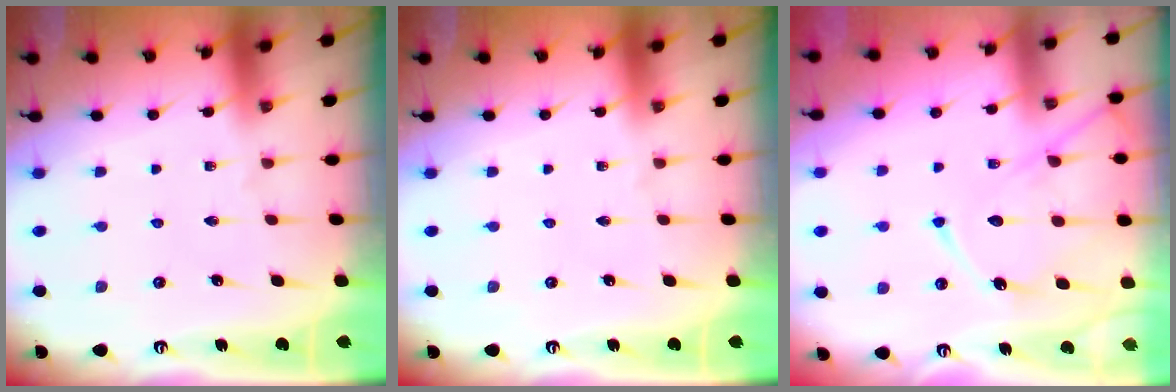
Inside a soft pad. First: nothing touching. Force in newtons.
{"total": 0.0}
{"total": 13.7, "press": 13.7, "slide": 1.2}